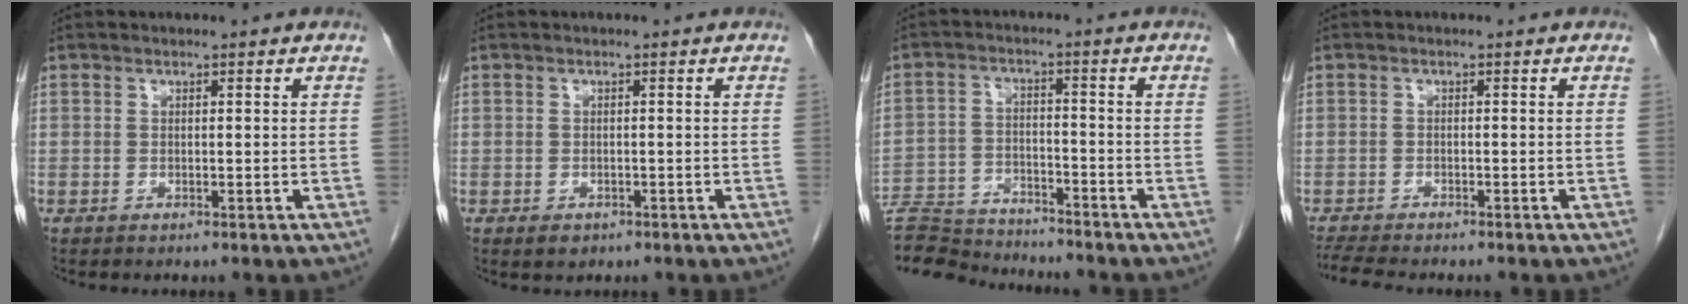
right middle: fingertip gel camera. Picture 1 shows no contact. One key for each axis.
{"total": 1.6, "fx": -0.9, "fy": 1.1, "fz": 0.7, "tx": -0.013, "ty": 0.001, "tz": -0.003}
{"total": 11.6, "fx": -11.3, "fy": 1.1, "fz": 2.6, "tx": -0.045, "ty": 0.000, "tz": -0.192}
{"total": 4.8, "fx": -4.3, "fy": 0.2, "fz": 2.0, "tx": -0.040, "ty": -0.015, "tz": -0.072}